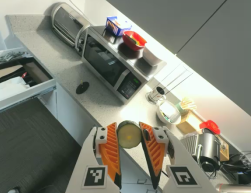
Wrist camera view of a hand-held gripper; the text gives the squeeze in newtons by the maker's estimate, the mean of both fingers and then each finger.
{"total": 8.8, "left": 9.0, "right": 8.6}